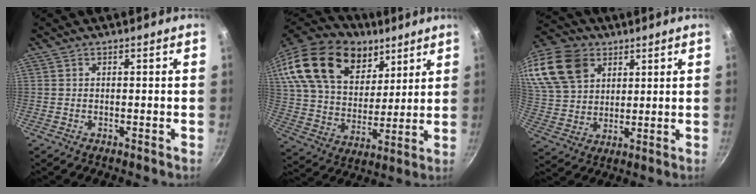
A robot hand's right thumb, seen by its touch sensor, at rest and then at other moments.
{"total": 28.7, "force": [15.9, 17.9, 15.8], "torque": [-0.288, -0.027, 0.283]}
{"total": 21.2, "force": [10.2, 15.1, 10.9], "torque": [-0.231, 0.004, 0.197]}